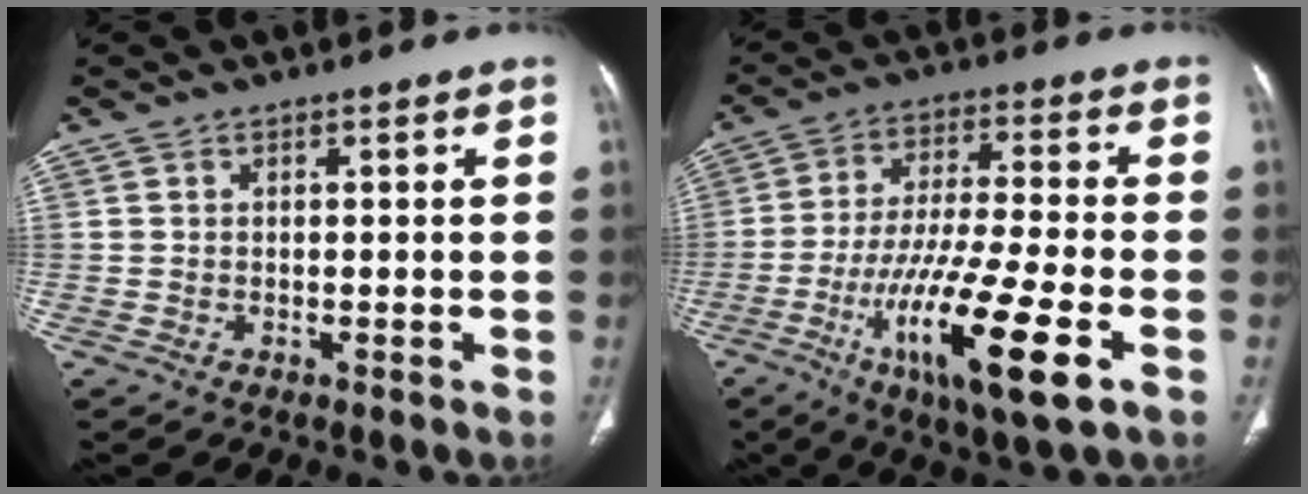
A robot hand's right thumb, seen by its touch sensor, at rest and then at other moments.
{"total": 17.9, "force": [-7.1, 3.3, 16.1], "torque": [-0.308, 0.003, -0.117]}